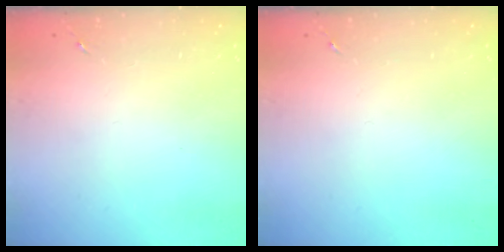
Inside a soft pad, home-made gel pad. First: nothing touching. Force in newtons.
{"total": 0.0}